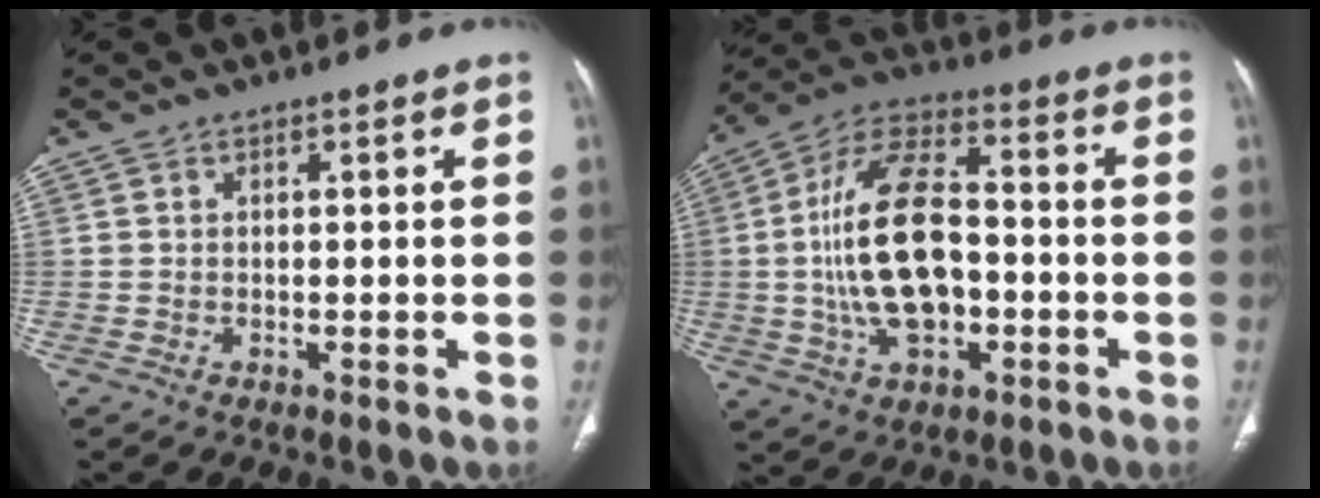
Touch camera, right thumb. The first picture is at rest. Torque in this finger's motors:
{"motor_torque": [2.58, 2.43, 2.27, -0.50, 0.74]}